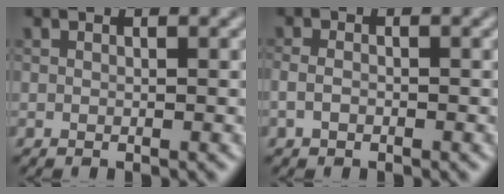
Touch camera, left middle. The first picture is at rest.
{"total": 1.2, "force": [-0.4, 0.8, 0.8], "torque": [-0.019, 0.001, -0.012]}